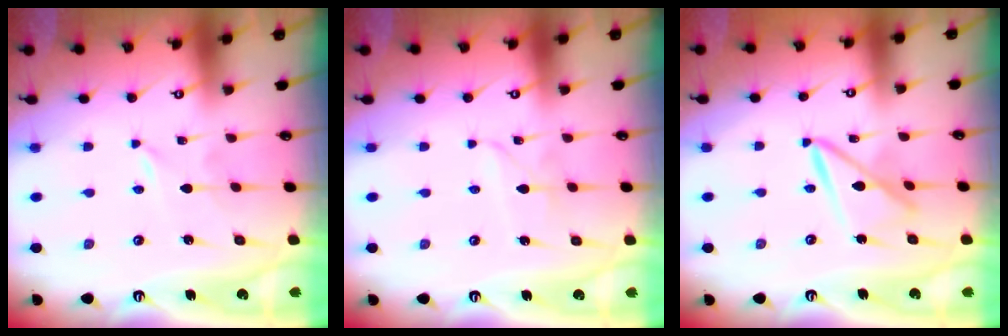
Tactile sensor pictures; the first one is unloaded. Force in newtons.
{"total": 3.2, "press": 3.2, "slide": 0.3}
{"total": 9.2, "press": 9.2, "slide": 0.7}